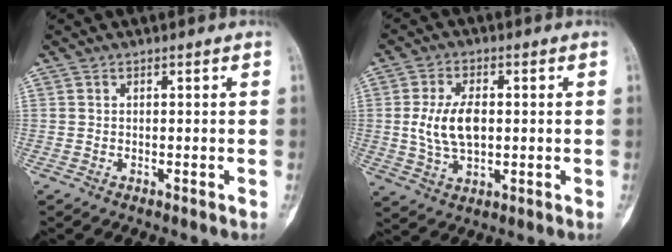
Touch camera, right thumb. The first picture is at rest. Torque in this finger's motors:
{"motor_torque": [0.39, 0.60, 0.38, -0.28, 0.26]}